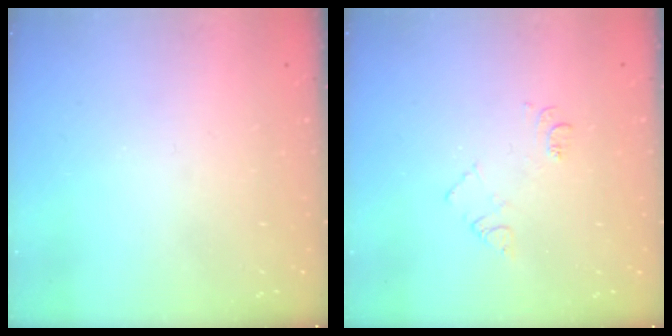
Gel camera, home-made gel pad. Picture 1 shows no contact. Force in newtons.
{"total": 5.5, "press": 5.4, "slide": 0.7}